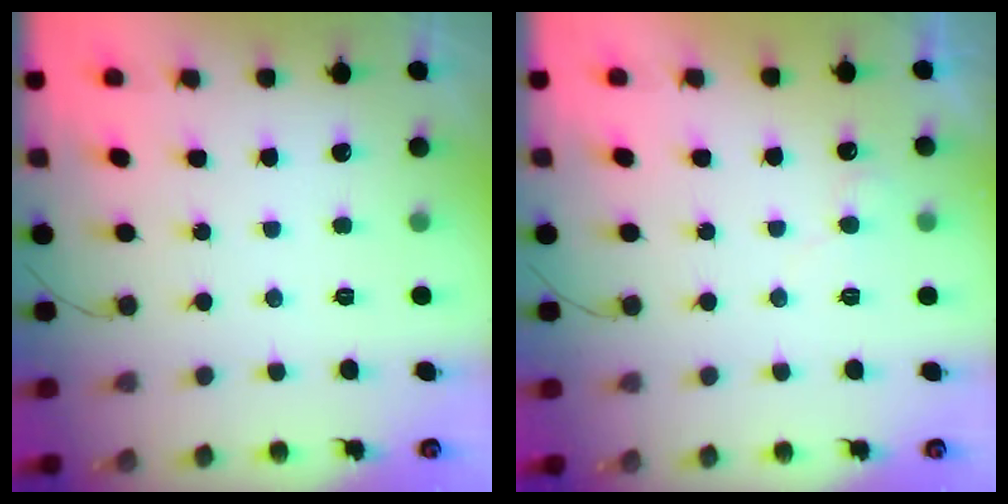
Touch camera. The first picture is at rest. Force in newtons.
{"total": 6.5, "press": 6.5, "slide": 0.5}